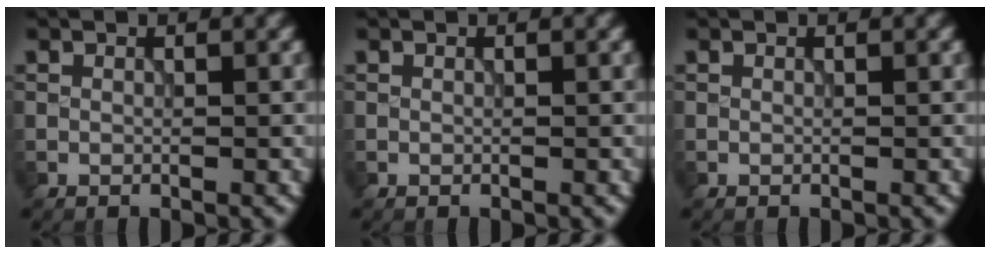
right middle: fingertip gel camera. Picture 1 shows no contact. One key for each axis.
{"total": 0.0}
{"total": 0.0}